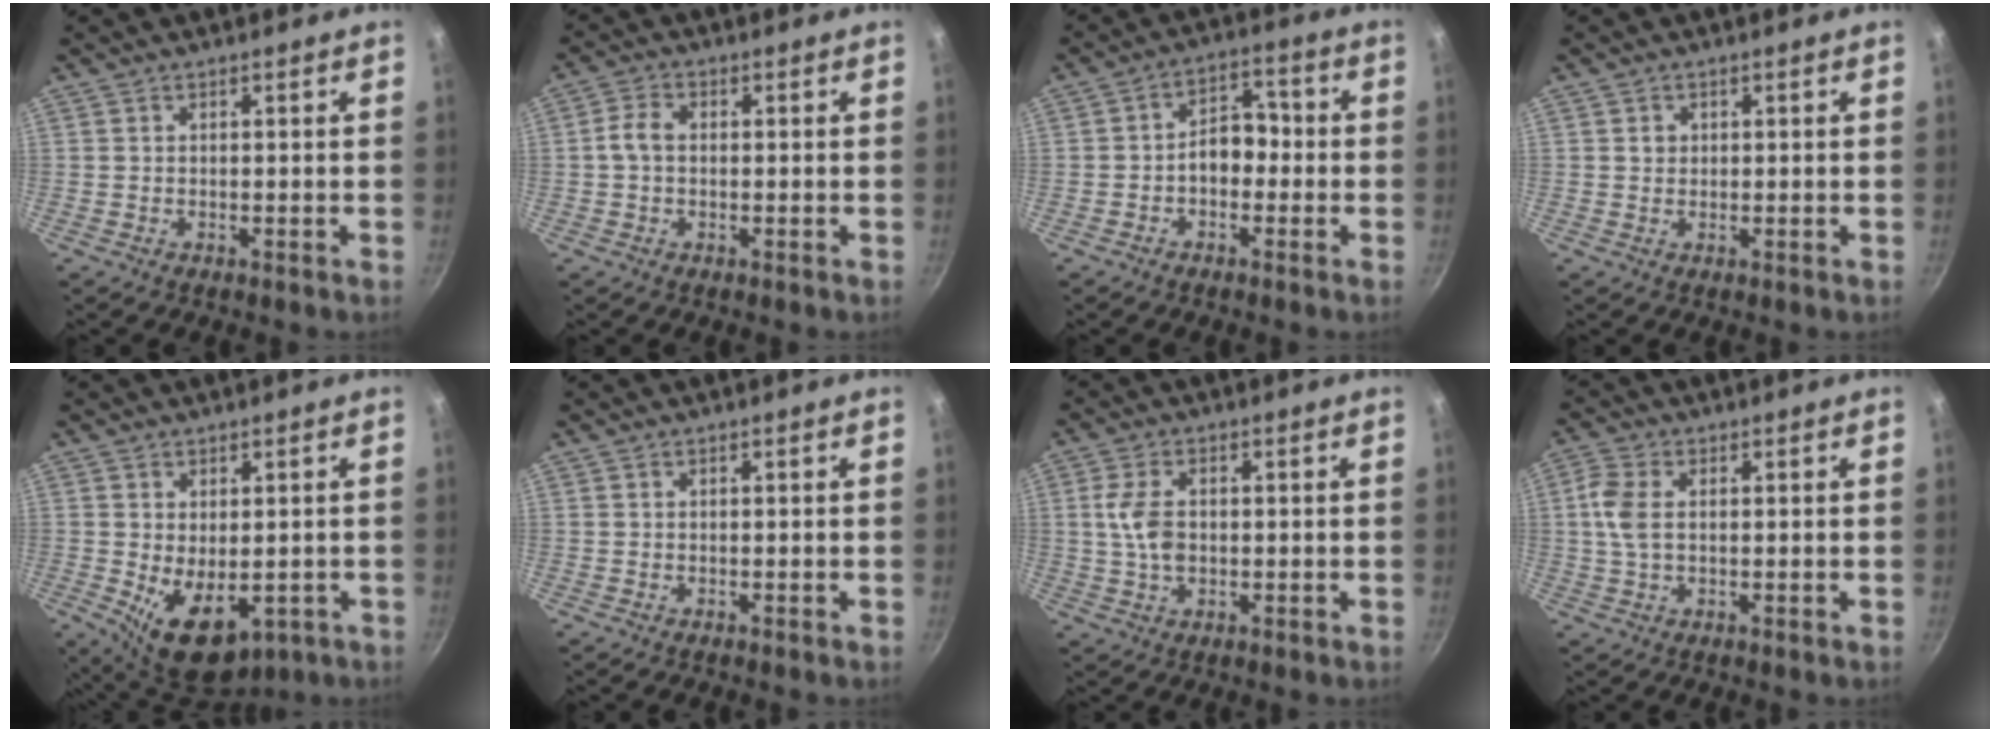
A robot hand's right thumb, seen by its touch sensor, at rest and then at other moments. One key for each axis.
{"total": 3.8, "fx": -0.1, "fy": 2.6, "fz": 2.7, "tx": -0.053, "ty": 0.012, "tz": -0.006}
{"total": 6.6, "fx": -1.2, "fy": 4.5, "fz": 4.7, "tx": -0.047, "ty": 0.032, "tz": -0.033}
{"total": 1.4, "fx": 0.4, "fy": 1.3, "fz": 0.4, "tx": 0.000, "ty": 0.001, "tz": 0.004}
{"total": 11.8, "fx": -3.1, "fy": 6.9, "fz": 9.1, "tx": -0.131, "ty": -0.007, "tz": -0.023}
{"total": 0.0}
{"total": 5.8, "fx": 0.5, "fy": 3.5, "fz": 4.6, "tx": -0.092, "ty": 0.005, "tz": 0.009}
{"total": 3.9, "fx": 0.5, "fy": 2.2, "fz": 3.2, "tx": -0.086, "ty": 0.006, "tz": 0.007}